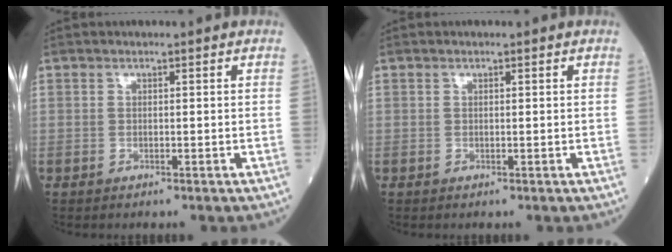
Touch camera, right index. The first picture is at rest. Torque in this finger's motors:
{"motor_torque": [0.03, 0.03, -0.03, -0.01]}